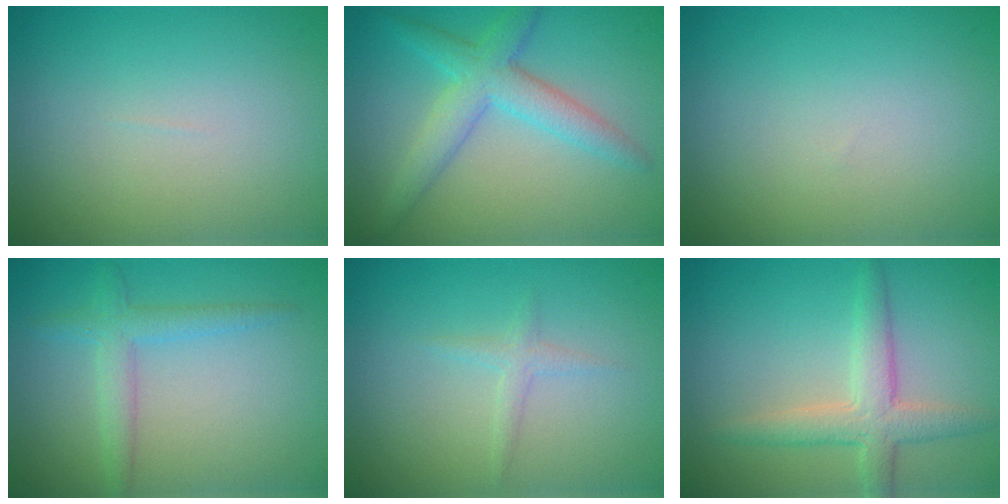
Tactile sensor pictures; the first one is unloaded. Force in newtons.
{"total": 4.4, "press": 4.4, "slide": 0.0}
{"total": 0.0}
{"total": 2.0, "press": 2.0, "slide": 0.1}
{"total": 1.2, "press": 1.2, "slide": 0.0}
{"total": 3.6, "press": 3.6, "slide": 0.2}